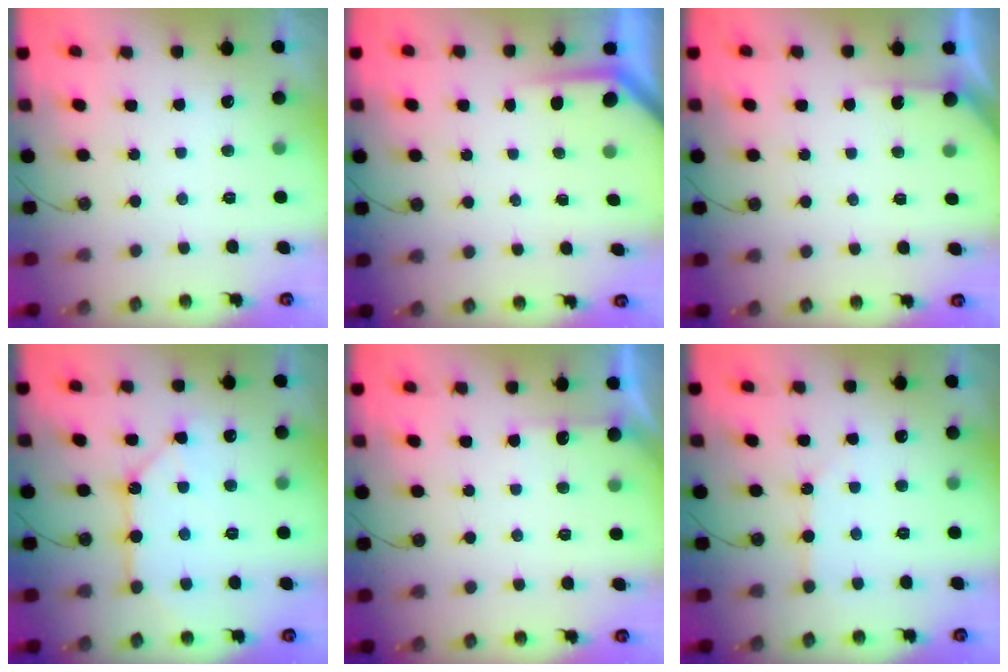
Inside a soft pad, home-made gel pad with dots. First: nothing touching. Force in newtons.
{"total": 2.7, "press": 2.7, "slide": 0.4}
{"total": 3.5, "press": 3.5, "slide": 0.4}
{"total": 11.7, "press": 11.6, "slide": 1.2}
{"total": 3.9, "press": 3.9, "slide": 0.5}
{"total": 2.4, "press": 2.4, "slide": 0.4}